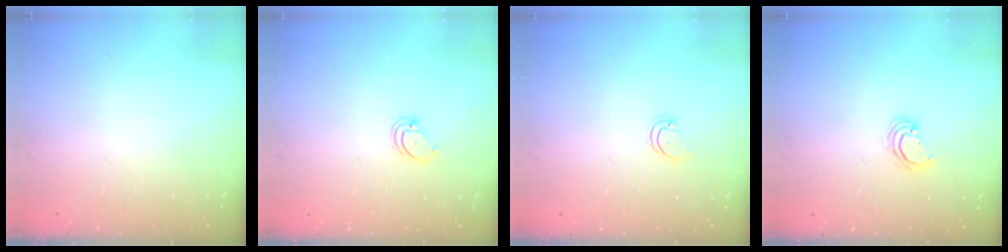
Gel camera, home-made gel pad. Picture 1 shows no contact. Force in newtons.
{"total": 2.9, "press": 2.9, "slide": 0.2}
{"total": 2.3, "press": 2.3, "slide": 0.1}
{"total": 2.2, "press": 2.2, "slide": 0.2}